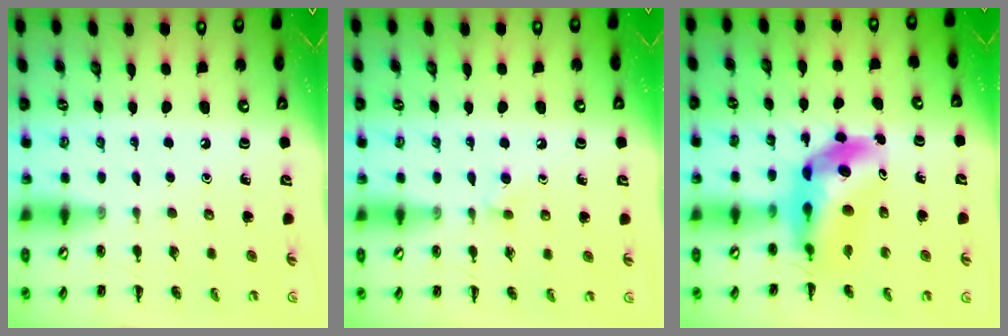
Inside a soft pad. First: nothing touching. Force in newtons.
{"total": 2.2, "press": 2.0, "slide": 1.0}
{"total": 11.6, "press": 11.1, "slide": 3.3}